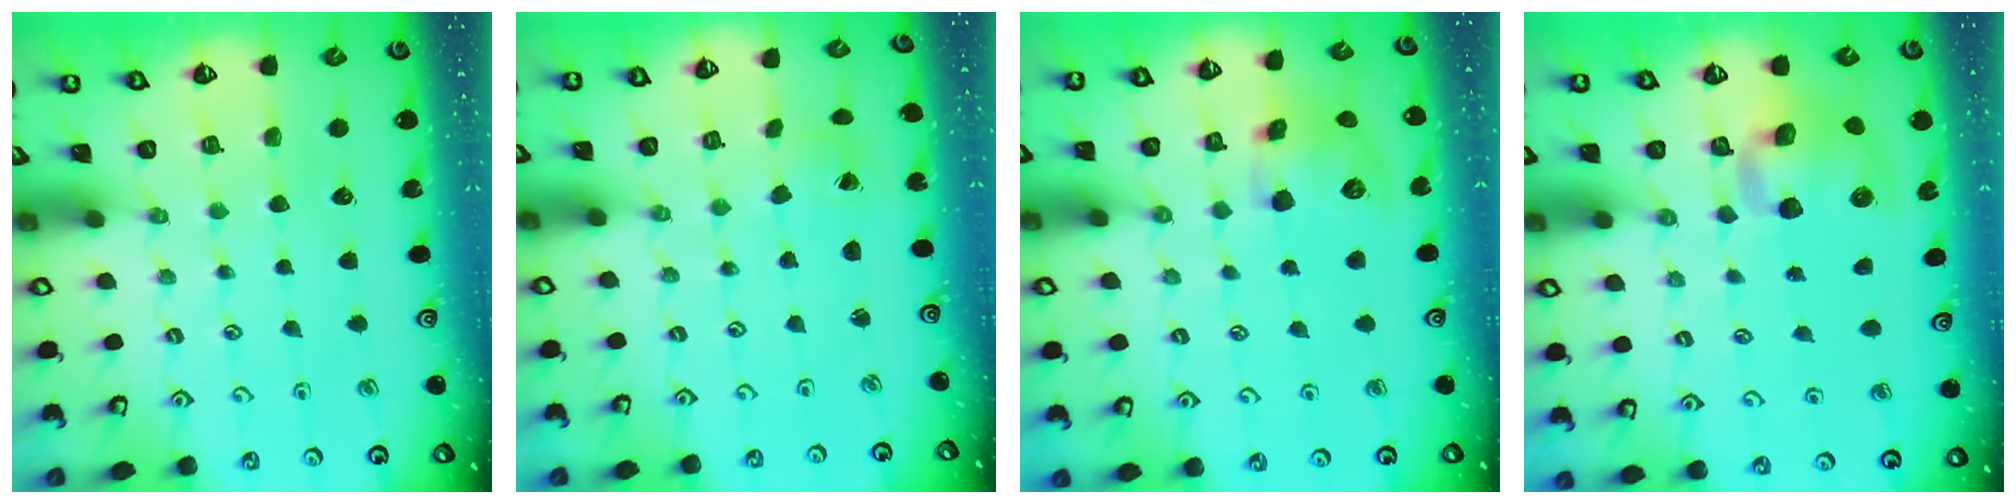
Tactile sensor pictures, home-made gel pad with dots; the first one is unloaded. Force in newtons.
{"total": 1.0, "press": 1.0, "slide": 0.0}
{"total": 11.6, "press": 11.5, "slide": 1.8}
{"total": 10.4, "press": 10.3, "slide": 1.5}